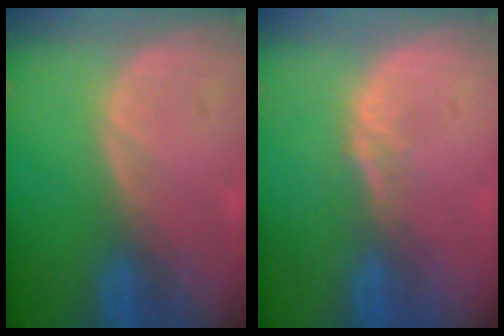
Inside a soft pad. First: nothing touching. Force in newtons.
{"total": 1.5, "press": 1.2, "slide": 0.9}